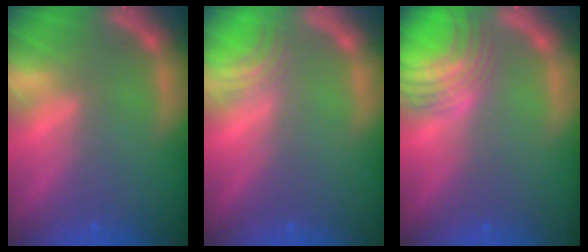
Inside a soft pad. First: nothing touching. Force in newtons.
{"total": 2.5}
{"total": 7.0}